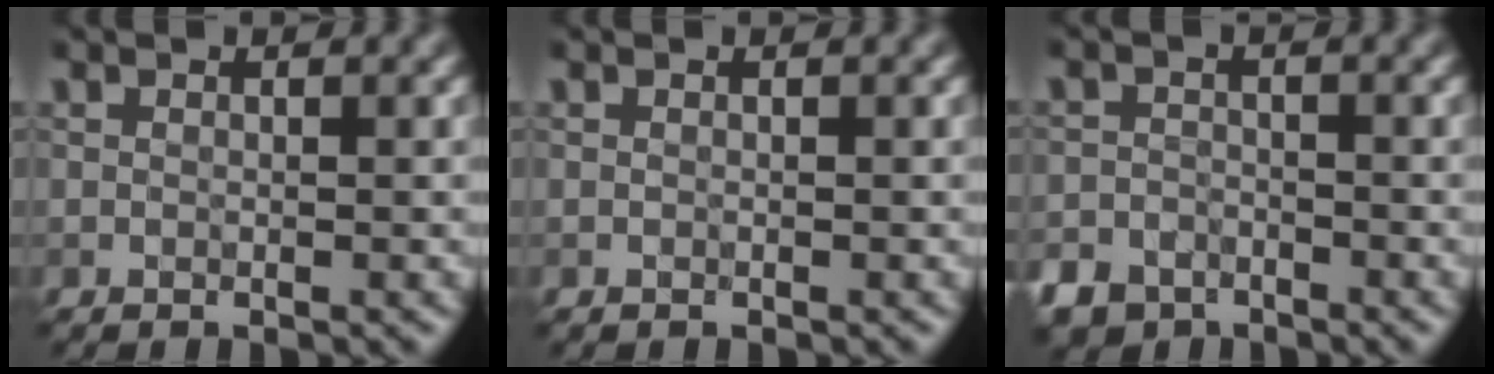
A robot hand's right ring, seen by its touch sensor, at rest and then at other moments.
{"total": 0.0}
{"total": 4.8, "force": [-3.6, 3.0, 0.8], "torque": [-0.002, -0.011, -0.058]}